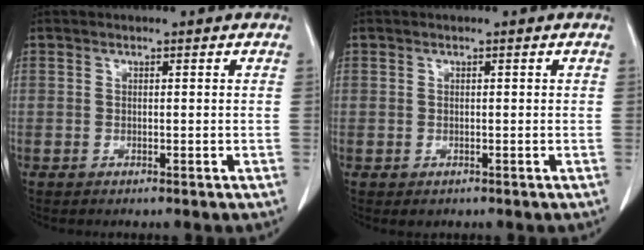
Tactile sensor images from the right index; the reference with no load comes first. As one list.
[{"total": 0.9, "force": [-0.3, 0.8, 0.1], "torque": [-0.003, 0.004, 0.001]}]